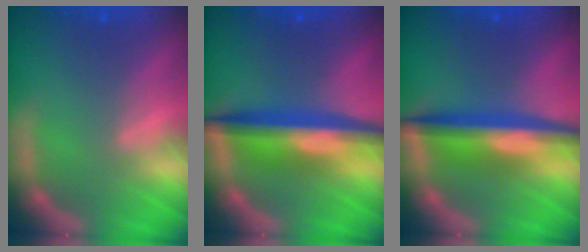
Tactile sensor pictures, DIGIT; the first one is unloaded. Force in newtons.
{"total": 7.1}
{"total": 6.5}